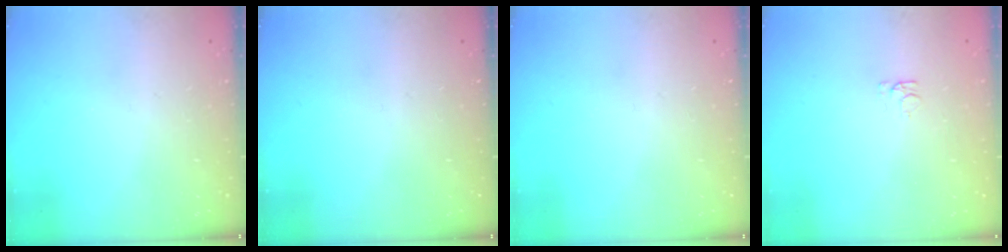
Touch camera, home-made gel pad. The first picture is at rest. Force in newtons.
{"total": 0.0}
{"total": 0.0}
{"total": 4.1, "press": 4.1, "slide": 0.6}